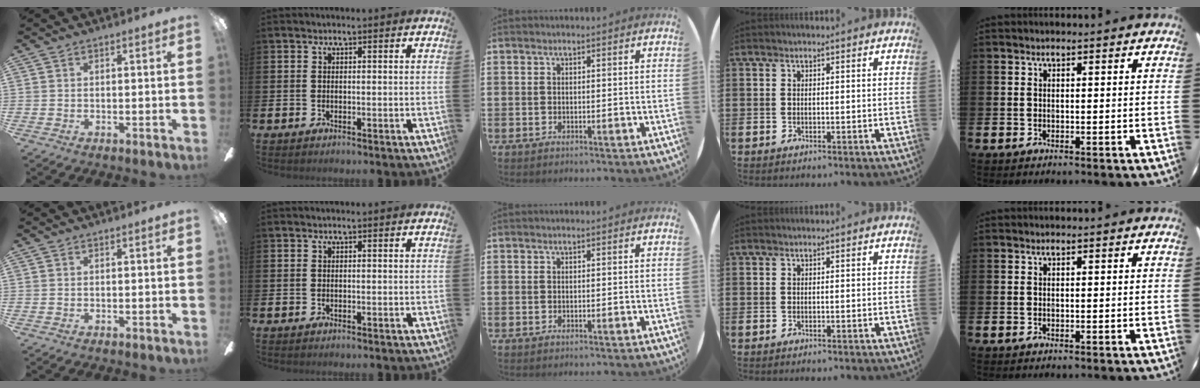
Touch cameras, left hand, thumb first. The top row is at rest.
{}